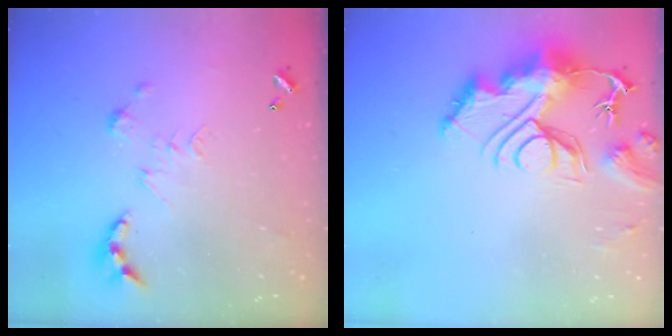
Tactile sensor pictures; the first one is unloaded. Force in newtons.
{"total": 14.1, "press": 14.1, "slide": 1.4}